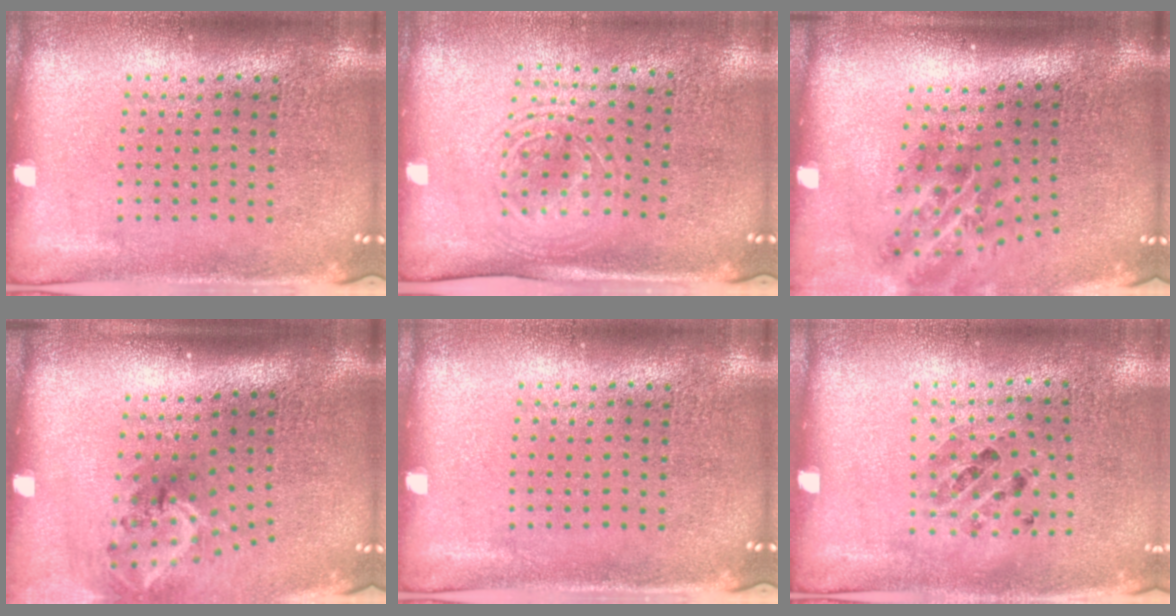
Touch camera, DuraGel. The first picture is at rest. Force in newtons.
{"total": 1.6, "press": 1.4, "slide": 0.9}
{"total": 2.0, "press": 1.3, "slide": 1.6}
{"total": 2.0, "press": 1.3, "slide": 1.5}
{"total": 0.0}
{"total": 0.9, "press": 0.7, "slide": 0.5}